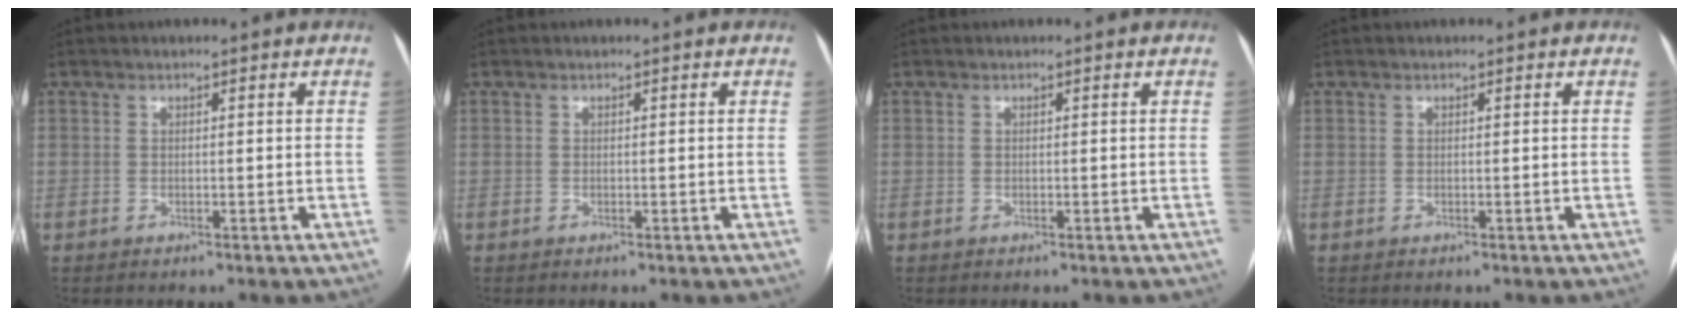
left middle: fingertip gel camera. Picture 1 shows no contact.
{"total": 0.0}
{"total": 0.0}
{"total": 0.0}